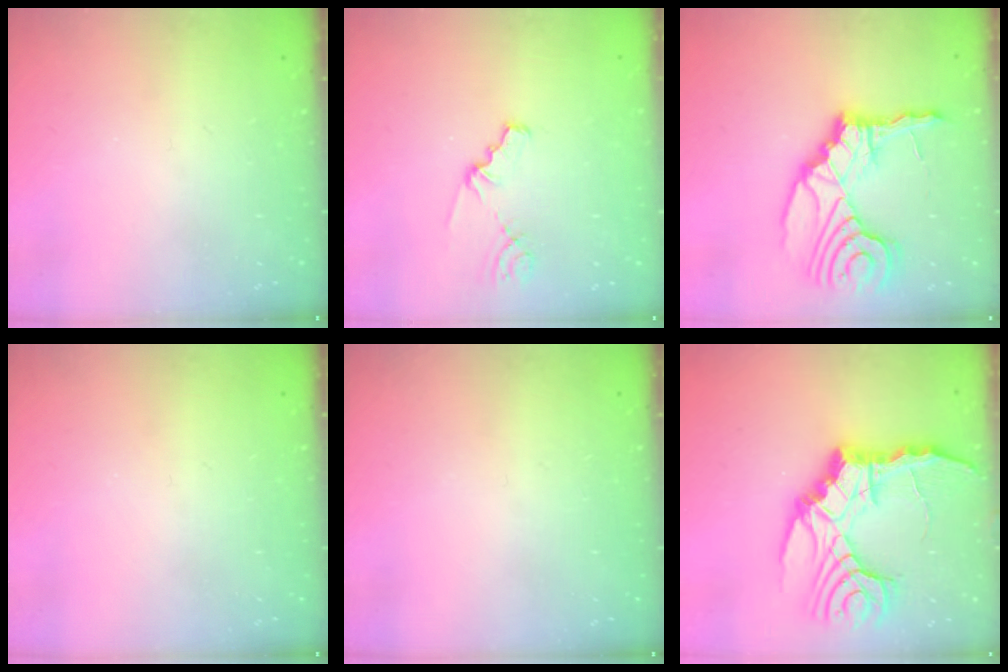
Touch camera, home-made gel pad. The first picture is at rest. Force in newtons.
{"total": 1.8, "press": 1.8, "slide": 0.2}
{"total": 19.7, "press": 19.3, "slide": 3.7}
{"total": 0.0}
{"total": 0.0}
{"total": 18.7, "press": 18.6, "slide": 2.3}